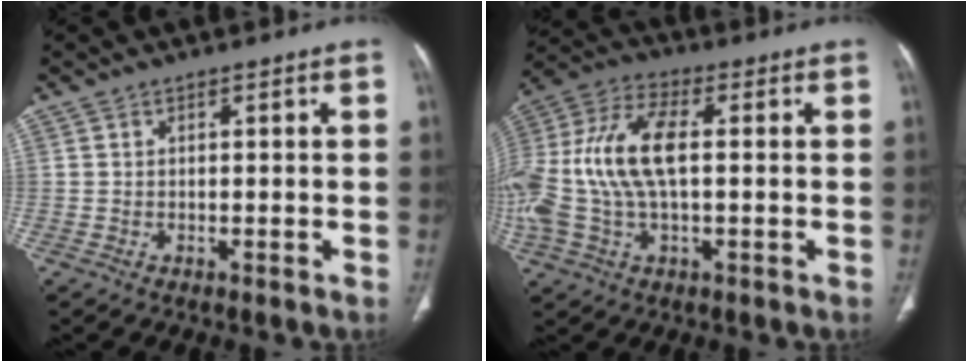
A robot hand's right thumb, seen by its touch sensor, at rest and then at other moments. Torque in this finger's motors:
{"motor_torque": [1.23, 1.20, 1.39, 0.54, 0.29]}